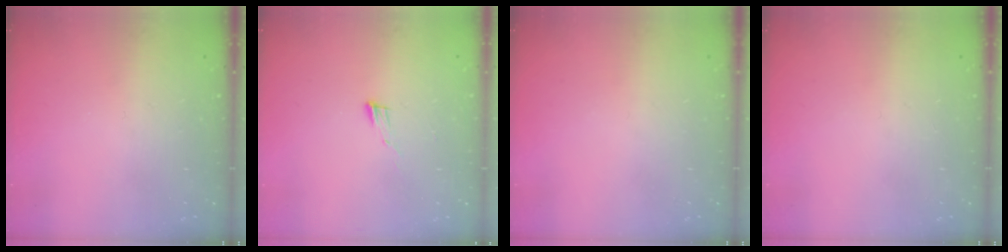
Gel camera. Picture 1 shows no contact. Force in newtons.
{"total": 4.8, "press": 4.8, "slide": 0.6}
{"total": 0.0}
{"total": 0.0}